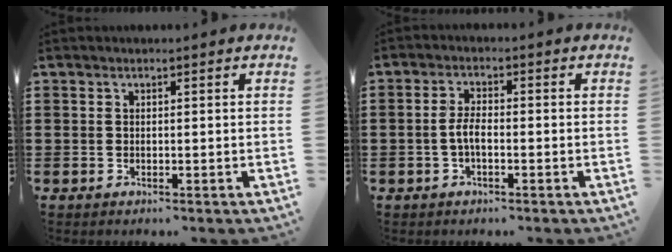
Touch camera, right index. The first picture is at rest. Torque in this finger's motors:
{"motor_torque": [0.61, 0.09, 0.32, 0.08]}